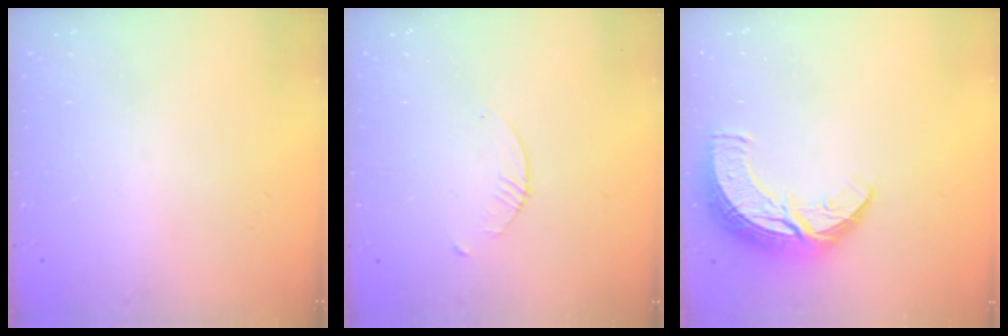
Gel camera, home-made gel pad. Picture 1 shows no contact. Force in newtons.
{"total": 1.5, "press": 1.5, "slide": 0.2}
{"total": 10.9, "press": 10.9, "slide": 0.8}